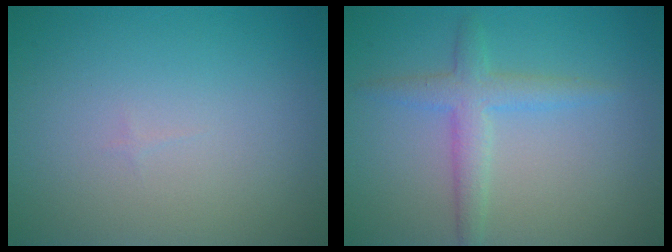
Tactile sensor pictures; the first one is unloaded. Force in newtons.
{"total": 2.7, "press": 2.7, "slide": 0.1}